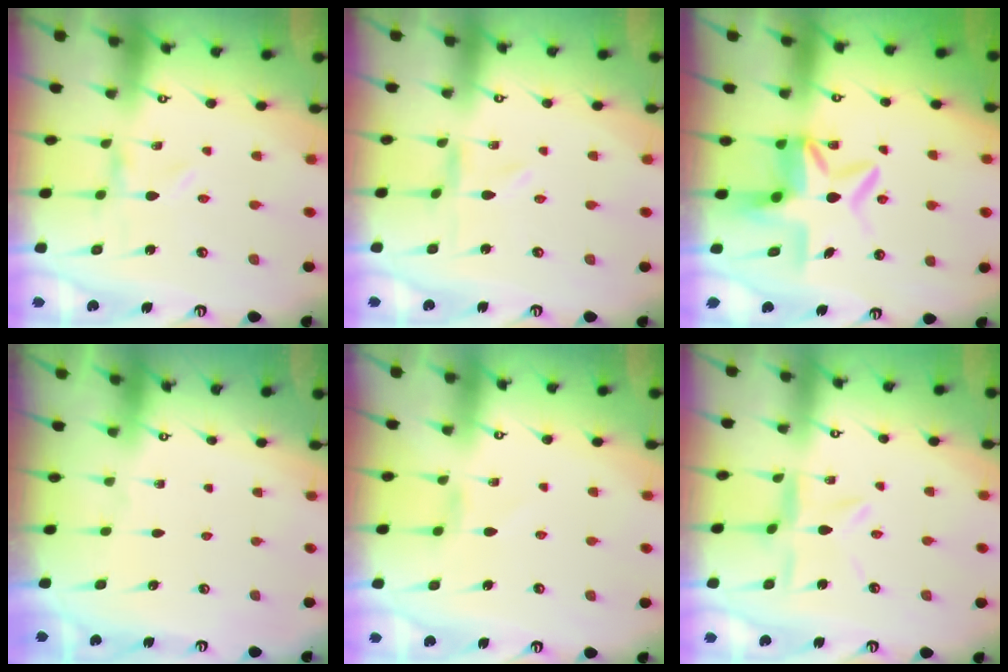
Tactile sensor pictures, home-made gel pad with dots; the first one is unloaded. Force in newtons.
{"total": 0.0}
{"total": 8.3, "press": 8.2, "slide": 1.6}
{"total": 0.0}
{"total": 2.7, "press": 2.7, "slide": 0.3}
{"total": 5.8, "press": 5.7, "slide": 0.6}